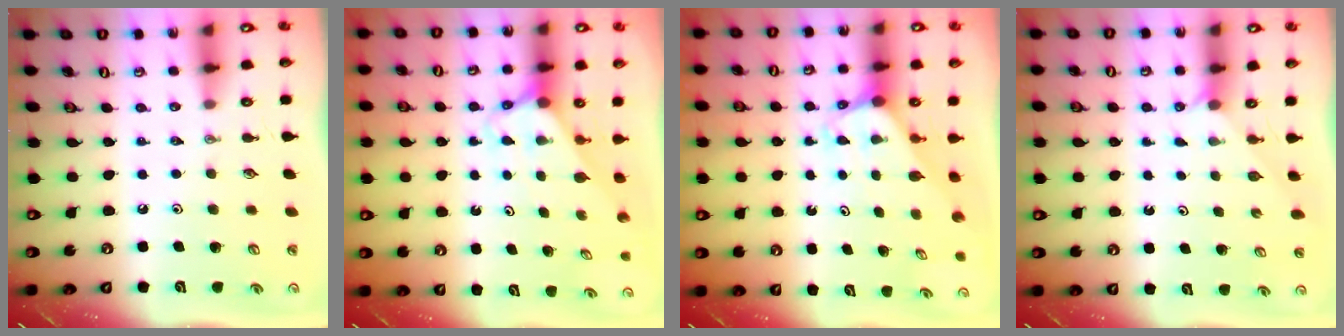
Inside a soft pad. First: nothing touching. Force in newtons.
{"total": 2.6, "press": 2.6, "slide": 0.2}
{"total": 2.0, "press": 2.0, "slide": 0.1}
{"total": 1.2, "press": 1.2, "slide": 0.1}